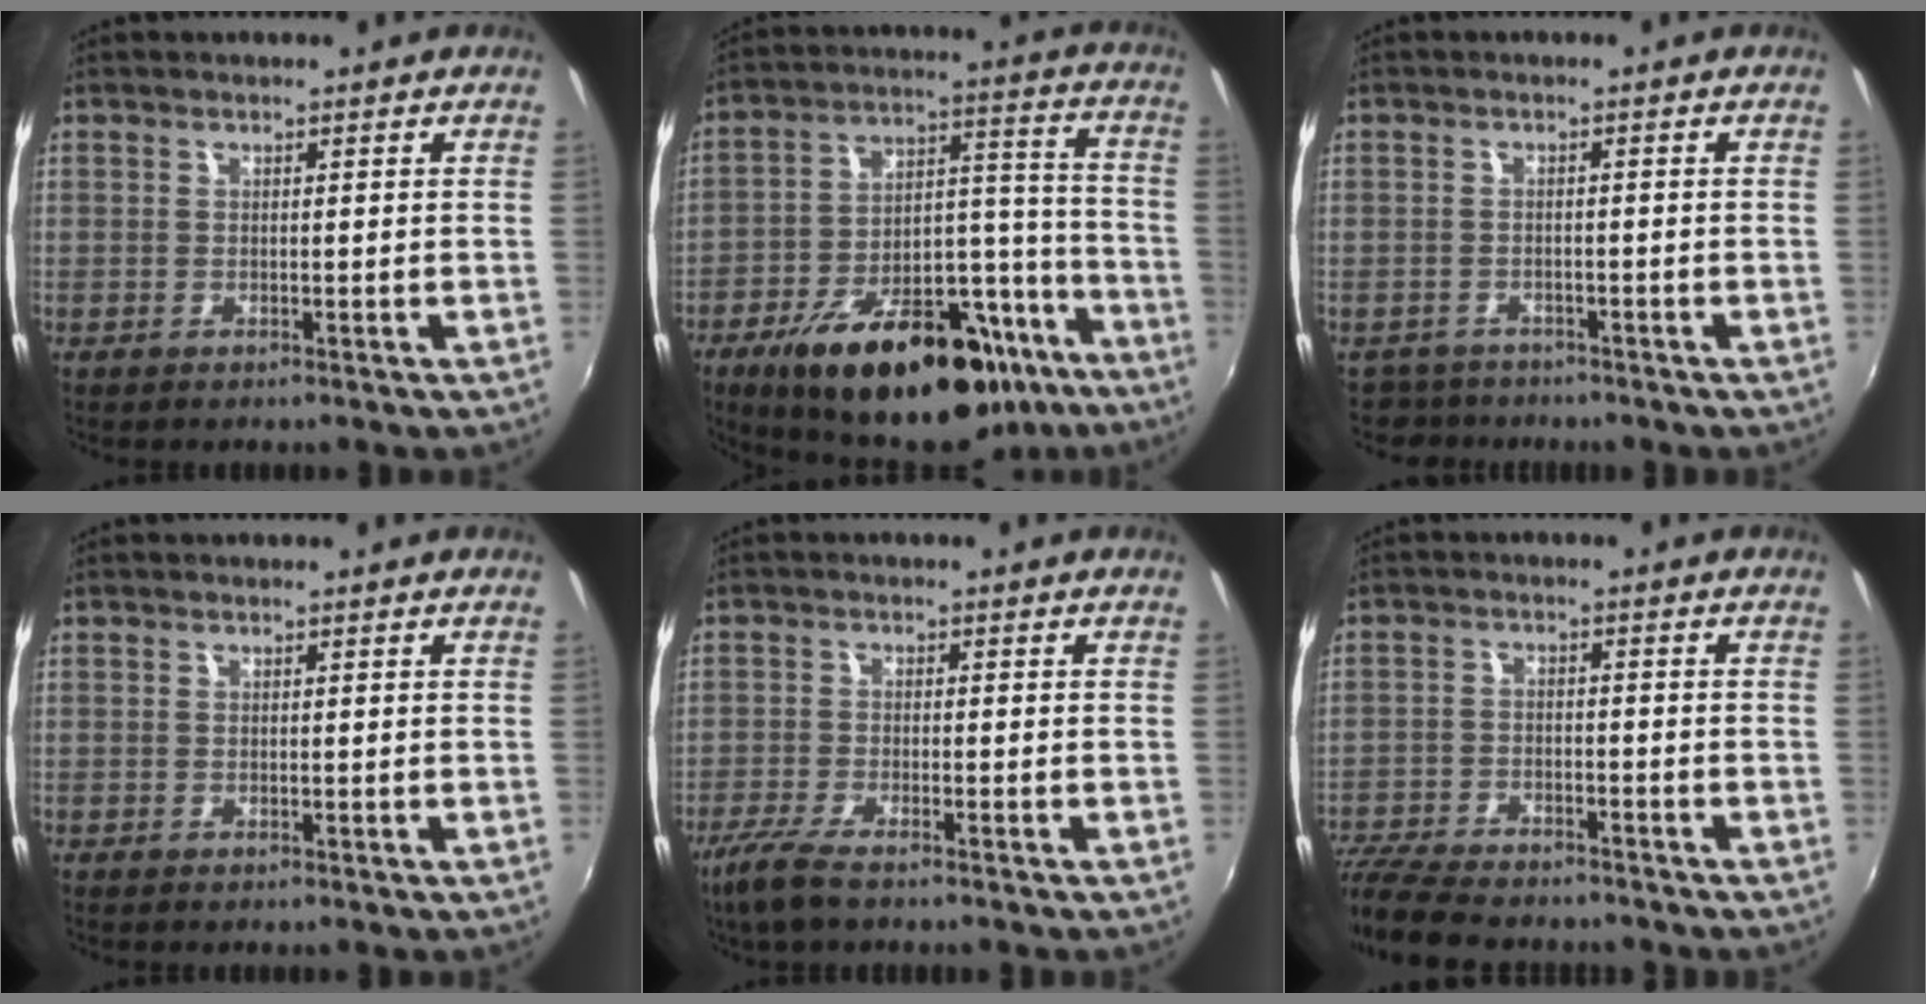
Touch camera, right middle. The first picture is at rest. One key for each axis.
{"total": 28.1, "fx": -18.7, "fy": 11.6, "fz": 17.4, "tx": -0.269, "ty": 0.023, "tz": -0.262}
{"total": 3.8, "fx": -3.2, "fy": 1.9, "fz": -0.1, "tx": -0.014, "ty": -0.006, "tz": -0.057}
{"total": 0.0}
{"total": 6.2, "fx": -4.6, "fy": 1.2, "fz": 3.9, "tx": -0.105, "ty": -0.019, "tz": -0.093}
{"total": 13.3, "fx": -11.5, "fy": 3.8, "fz": 5.6, "tx": -0.143, "ty": -0.028, "tz": -0.200}